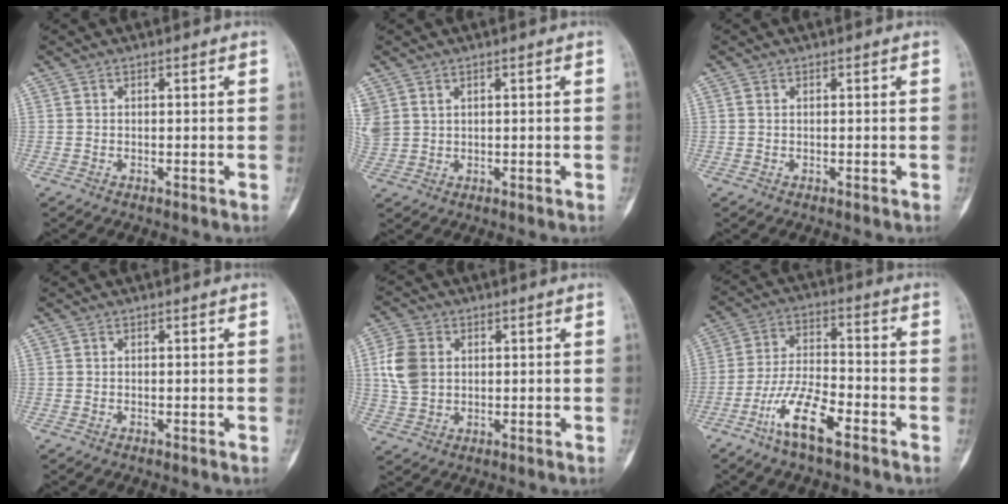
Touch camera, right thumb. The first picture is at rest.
{"total": 5.4, "force": [2.5, 4.1, 2.4], "torque": [-0.068, 0.005, 0.065]}
{"total": 0.6, "force": [0.2, 0.5, 0.4], "torque": [-0.008, 0.002, 0.003]}
{"total": 0.0}
{"total": 8.0, "force": [1.4, 6.1, 5.0], "torque": [-0.101, 0.002, 0.029]}
{"total": 10.8, "force": [-6.4, 3.2, 8.2], "torque": [-0.167, 0.035, -0.123]}